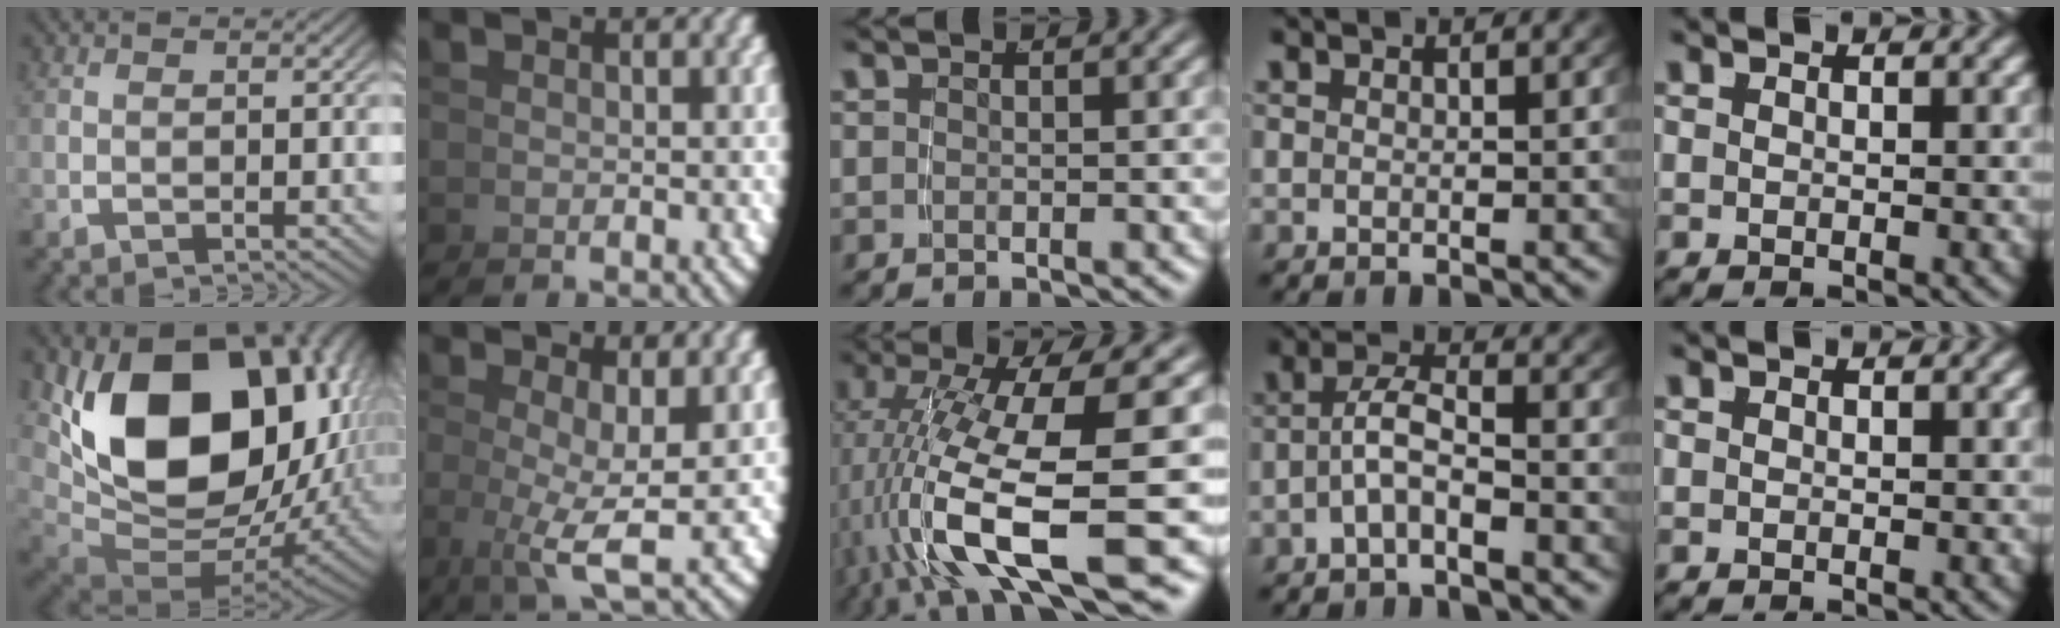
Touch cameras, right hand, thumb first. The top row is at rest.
{"thumb": {"total": 22.1, "force": [0.5, 14.7, 16.5], "torque": [-0.326, -0.071, 0.038]}, "index": {"total": 4.8, "force": [0.2, 1.6, 4.6], "torque": [-0.087, -0.021, 0.011]}, "middle": {"total": 10.4, "force": [-3.2, 3.8, 9.2], "torque": [-0.169, -0.030, -0.029]}, "ring": {"total": 2.9, "force": [-1.3, 1.1, 2.4], "torque": [-0.043, 0.002, -0.028]}}